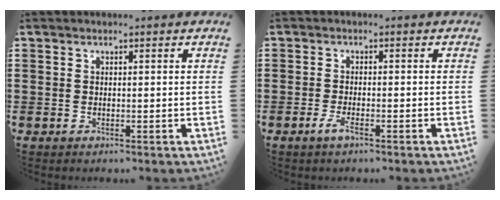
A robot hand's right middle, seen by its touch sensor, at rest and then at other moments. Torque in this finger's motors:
{"motor_torque": [0.48, -0.39, 0.03, 0.03]}